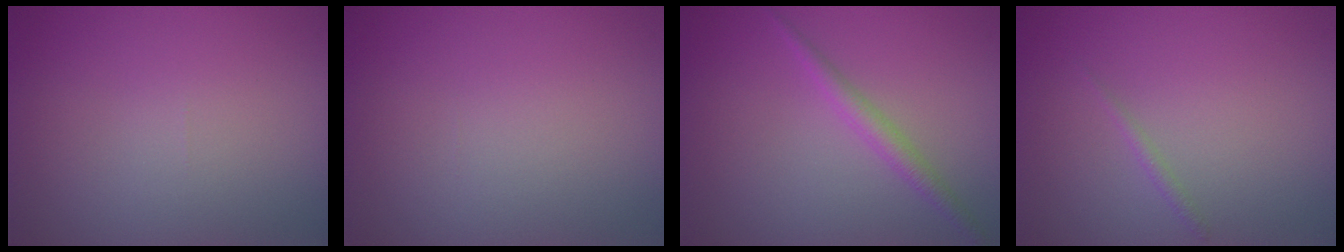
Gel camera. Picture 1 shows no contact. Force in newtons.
{"total": 0.0}
{"total": 1.7, "press": 1.7, "slide": 0.1}
{"total": 0.7, "press": 0.7, "slide": 0.0}